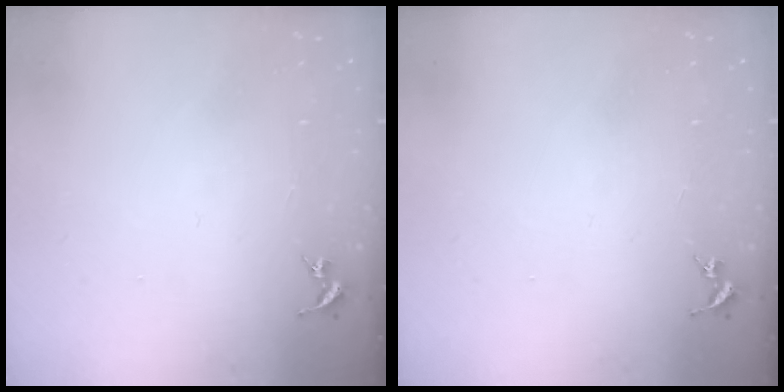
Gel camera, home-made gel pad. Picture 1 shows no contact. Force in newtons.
{"total": 0.0}